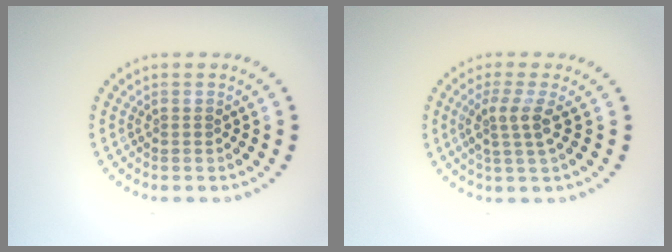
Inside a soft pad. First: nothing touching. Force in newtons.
{"total": 2.7, "press": 2.1, "slide": 1.7}